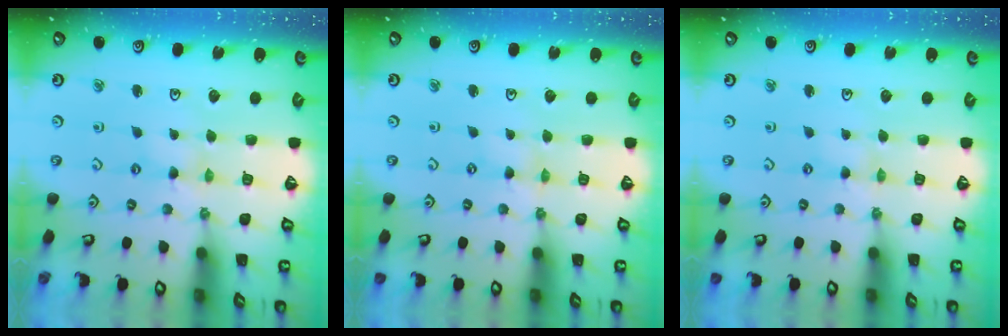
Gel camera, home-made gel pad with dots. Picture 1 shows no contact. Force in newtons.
{"total": 0.0}
{"total": 0.0}